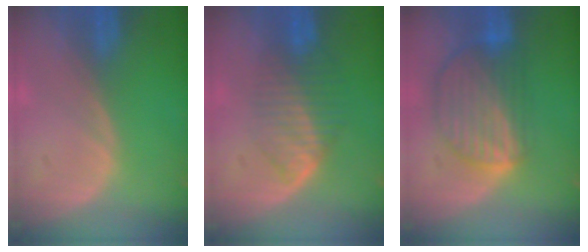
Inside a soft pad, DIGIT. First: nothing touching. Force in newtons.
{"total": 6.7, "press": 6.0, "slide": 2.9}
{"total": 9.2, "press": 7.9, "slide": 4.7}